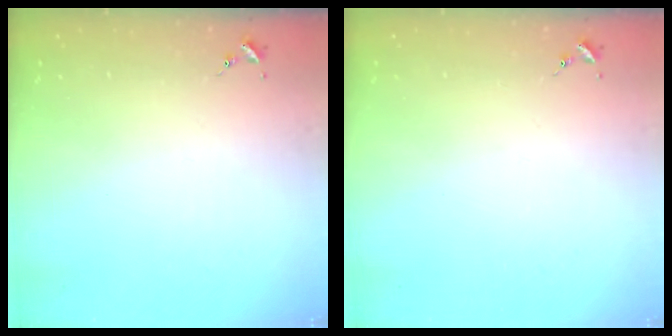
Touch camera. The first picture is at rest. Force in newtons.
{"total": 0.0}